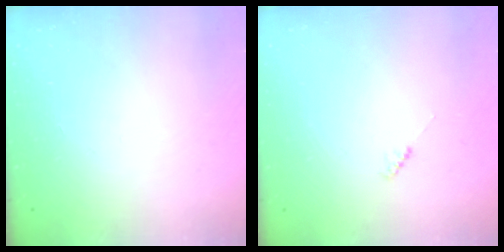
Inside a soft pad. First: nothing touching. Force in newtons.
{"total": 1.9, "press": 1.9, "slide": 0.3}